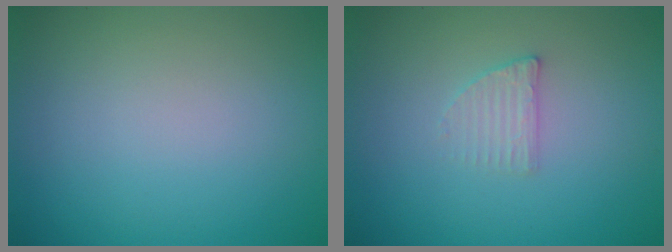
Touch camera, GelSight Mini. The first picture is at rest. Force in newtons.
{"total": 1.6, "press": 1.5, "slide": 0.3}